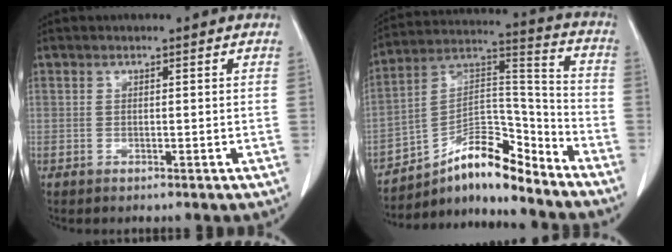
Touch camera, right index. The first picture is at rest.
{"total": 16.2, "force": [-12.3, 3.9, 9.7], "torque": [-0.159, 0.051, -0.210]}